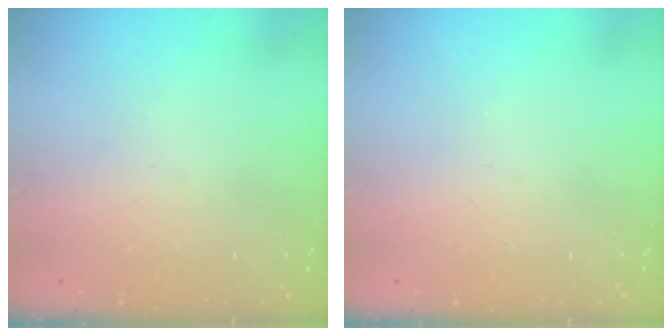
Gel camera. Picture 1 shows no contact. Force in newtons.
{"total": 0.0}